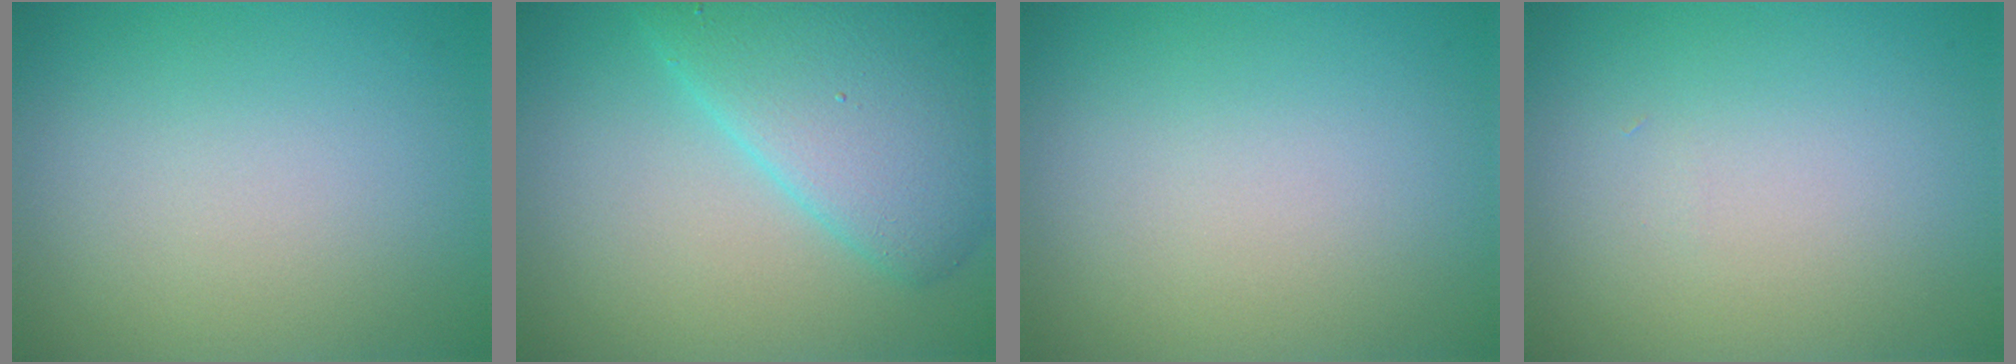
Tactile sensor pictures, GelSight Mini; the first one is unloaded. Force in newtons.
{"total": 7.1, "press": 7.1, "slide": 0.2}
{"total": 0.0}
{"total": 0.0}